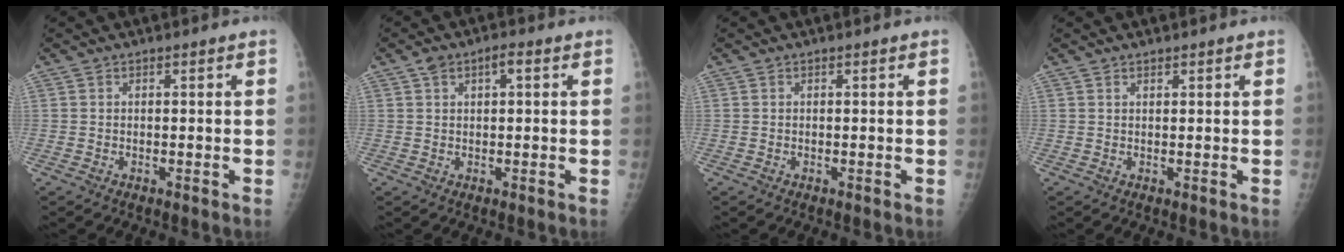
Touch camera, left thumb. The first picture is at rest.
{"total": 3.6, "force": [1.3, 1.6, 2.9], "torque": [-0.047, 0.014, 0.022]}
{"total": 0.0}
{"total": 0.9, "force": [0.7, 0.3, 0.4], "torque": [-0.005, -0.003, 0.012]}